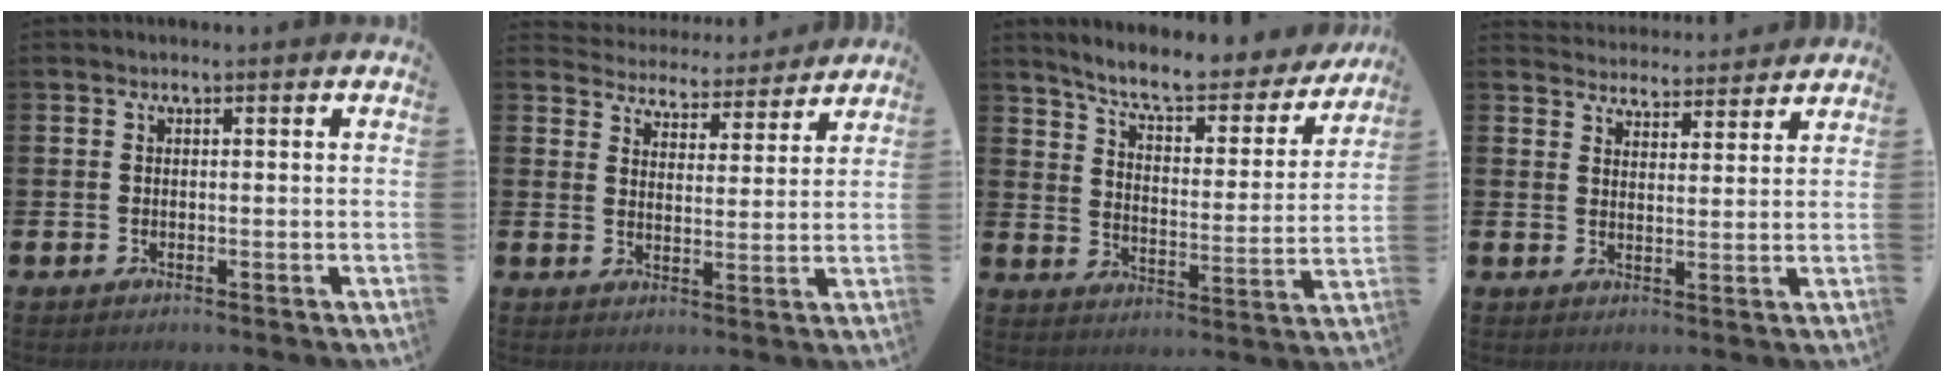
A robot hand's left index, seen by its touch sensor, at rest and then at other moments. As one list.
[{"total": 4.8, "force": [4.7, 0.9, -0.4], "torque": [-0.011, -0.041, 0.079]}, {"total": 7.9, "force": [7.1, 1.5, 3.0], "torque": [-0.087, -0.050, 0.120]}, {"total": 4.3, "force": [4.2, 0.7, -0.3], "torque": [-0.004, -0.029, 0.074]}]